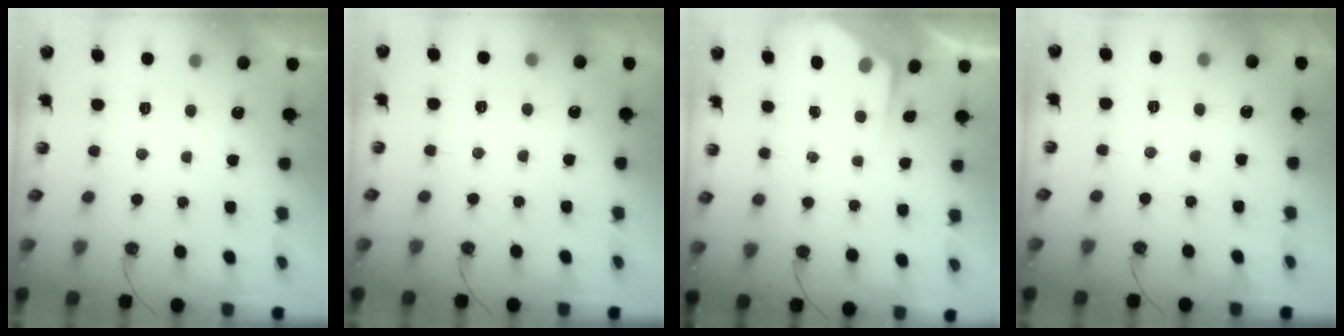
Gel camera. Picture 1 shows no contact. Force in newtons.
{"total": 5.5, "press": 5.4, "slide": 0.8}
{"total": 2.9, "press": 2.8, "slide": 0.5}
{"total": 2.9, "press": 2.9, "slide": 0.5}